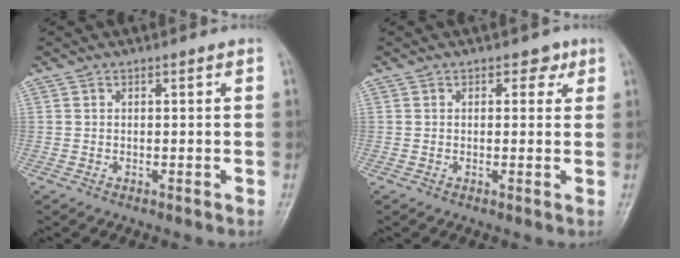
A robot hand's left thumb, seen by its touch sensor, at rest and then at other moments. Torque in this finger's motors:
{"motor_torque": [-0.04, 0.02, -0.27, 0.01, -0.02]}